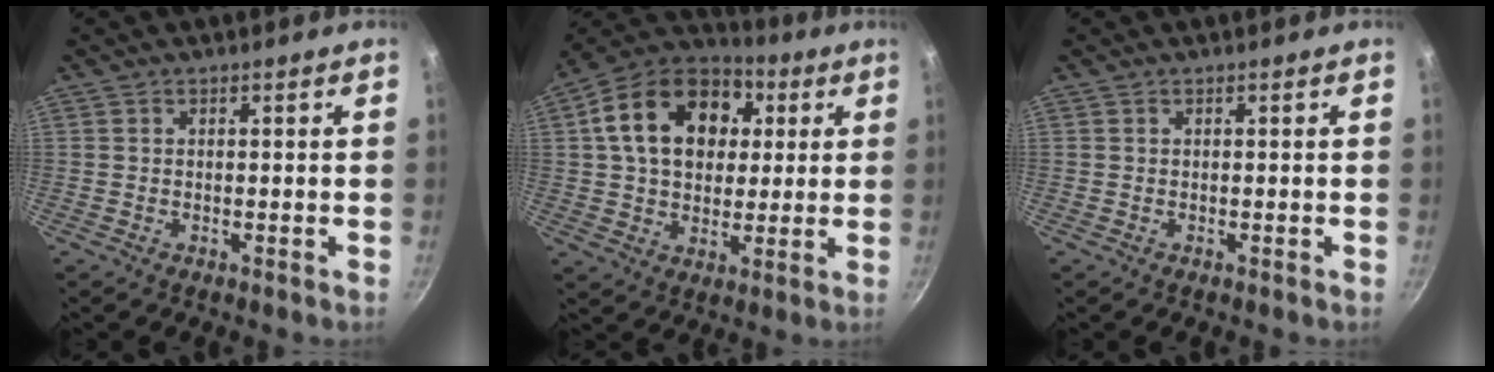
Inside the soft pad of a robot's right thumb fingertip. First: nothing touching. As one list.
[{"total": 19.8, "force": [4.8, 14.2, 12.9], "torque": [-0.195, 0.021, 0.068]}, {"total": 0.0}]